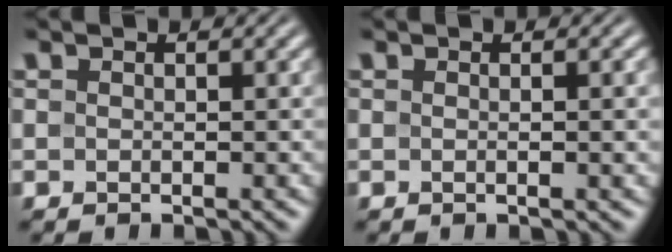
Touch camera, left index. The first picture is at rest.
{"total": 1.9, "force": [0.1, 0.5, 1.8], "torque": [-0.020, 0.002, -0.003]}